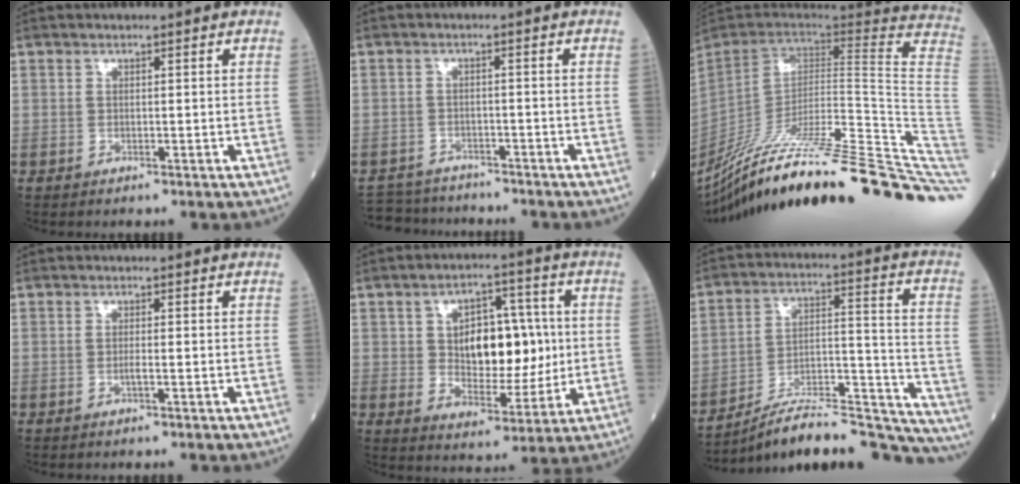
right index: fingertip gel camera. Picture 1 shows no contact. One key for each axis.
{"total": 6.8, "fx": -6.4, "fy": 2.2, "fz": 0.4, "tx": -0.004, "ty": 0.002, "tz": -0.100}
{"total": 40.2, "fx": -30.5, "fy": 0.4, "fz": 26.2, "tx": -0.239, "ty": -0.069, "tz": -0.434}
{"total": 1.0, "fx": -0.3, "fy": -0.1, "fz": 1.0, "tx": -0.021, "ty": -0.001, "tz": -0.007}
{"total": 11.8, "fx": 1.3, "fy": 6.3, "fz": 9.9, "tx": -0.155, "ty": 0.013, "tz": 0.029}
{"total": 24.5, "fx": -22.8, "fy": 2.7, "fz": 8.8, "tx": -0.076, "ty": 0.038, "tz": -0.333}